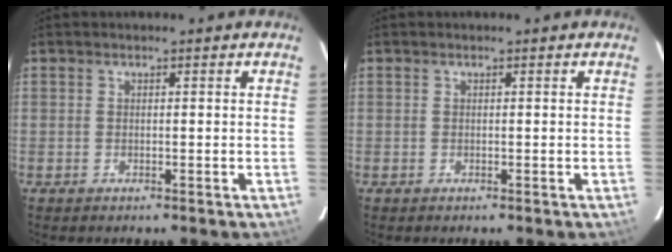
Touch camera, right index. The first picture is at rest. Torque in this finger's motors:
{"motor_torque": [0.00, 0.00, 0.00, 0.00]}